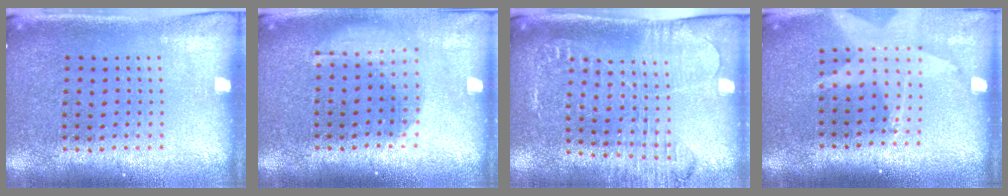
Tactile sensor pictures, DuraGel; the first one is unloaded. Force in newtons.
{"total": 1.6, "press": 1.2, "slide": 1.0}
{"total": 1.9, "press": 1.9, "slide": 0.1}
{"total": 1.8, "press": 1.4, "slide": 1.0}